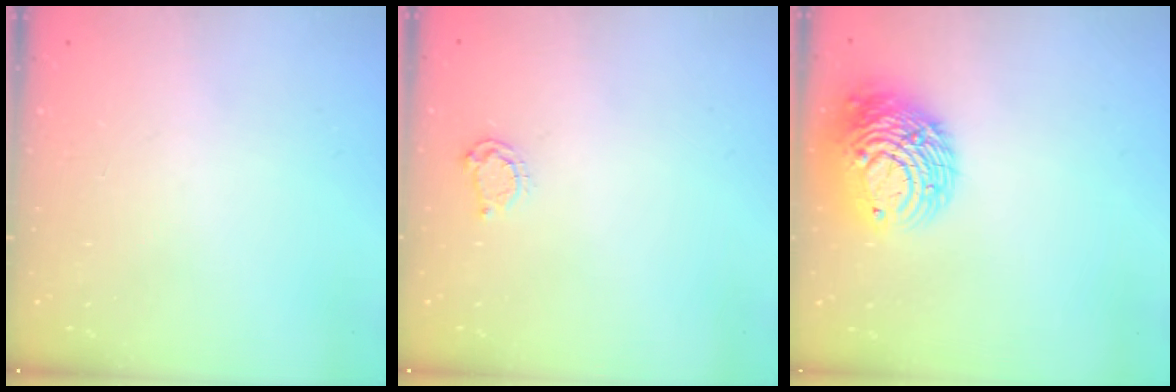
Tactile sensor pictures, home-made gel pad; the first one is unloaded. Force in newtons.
{"total": 3.3, "press": 3.2, "slide": 0.4}
{"total": 13.3, "press": 13.2, "slide": 1.2}